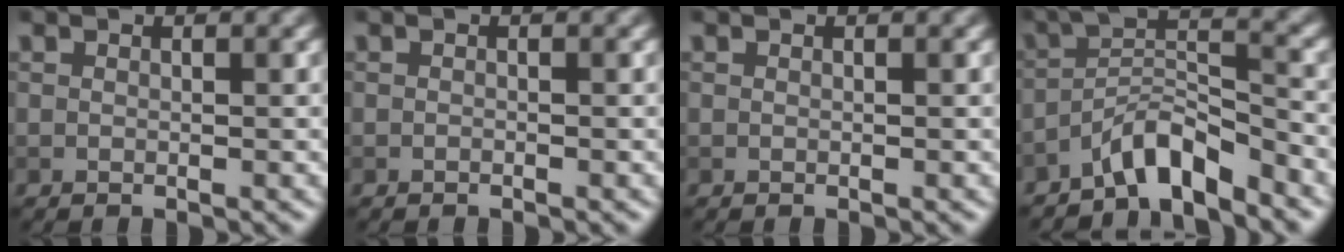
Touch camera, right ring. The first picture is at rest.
{"total": 0.0}
{"total": 0.0}
{"total": 5.4, "force": [-4.2, 1.1, 3.3], "torque": [-0.052, 0.010, -0.083]}